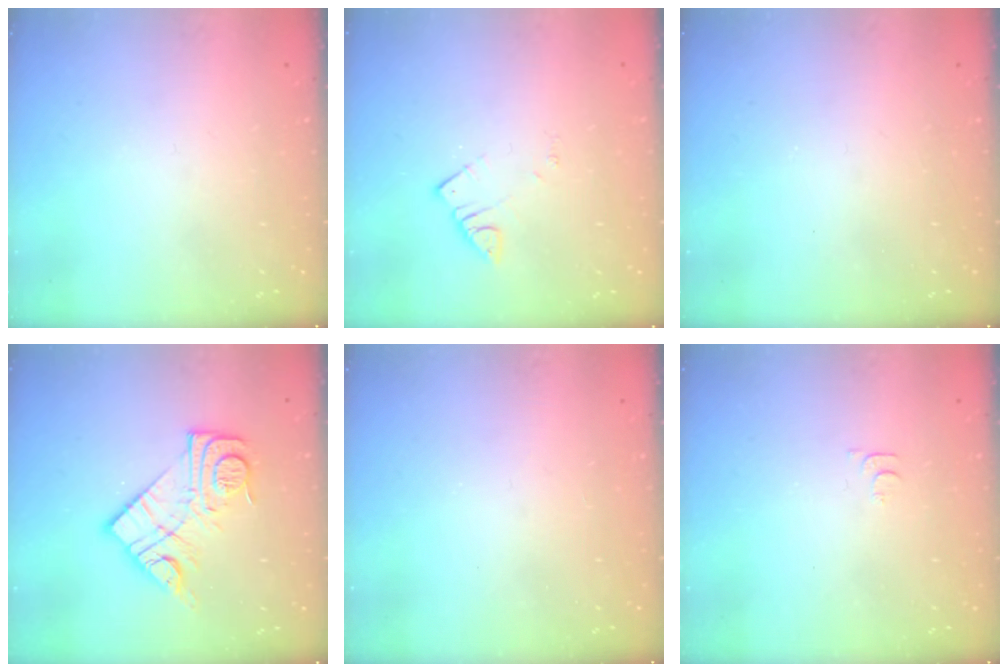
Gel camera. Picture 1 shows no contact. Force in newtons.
{"total": 2.8, "press": 2.7, "slide": 0.3}
{"total": 2.5, "press": 2.4, "slide": 0.4}
{"total": 14.6, "press": 14.5, "slide": 0.8}
{"total": 3.4, "press": 3.3, "slide": 0.5}
{"total": 4.6, "press": 4.5, "slide": 0.7}